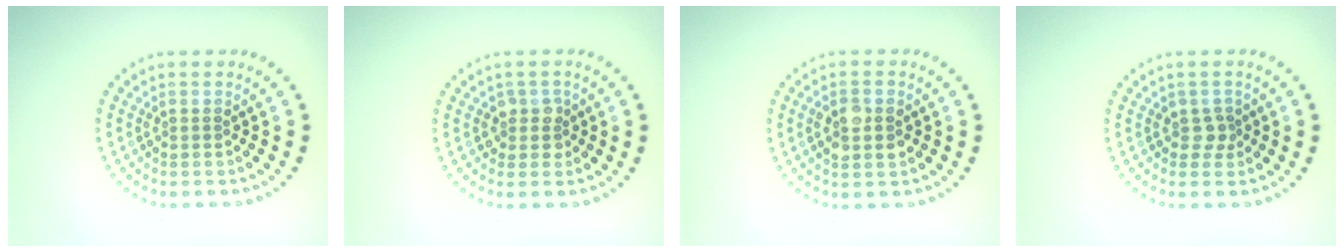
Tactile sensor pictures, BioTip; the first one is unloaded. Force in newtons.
{"total": 1.6, "press": 1.4, "slide": 0.8}
{"total": 2.7, "press": 2.7, "slide": 0.1}
{"total": 1.3, "press": 1.0, "slide": 0.8}